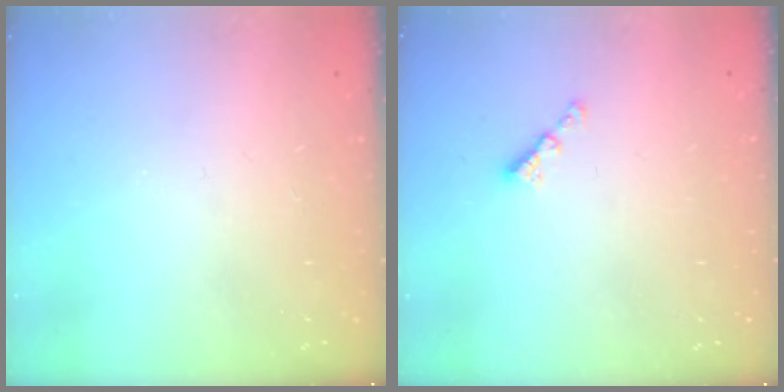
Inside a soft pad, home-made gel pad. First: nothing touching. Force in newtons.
{"total": 2.2, "press": 2.2, "slide": 0.5}